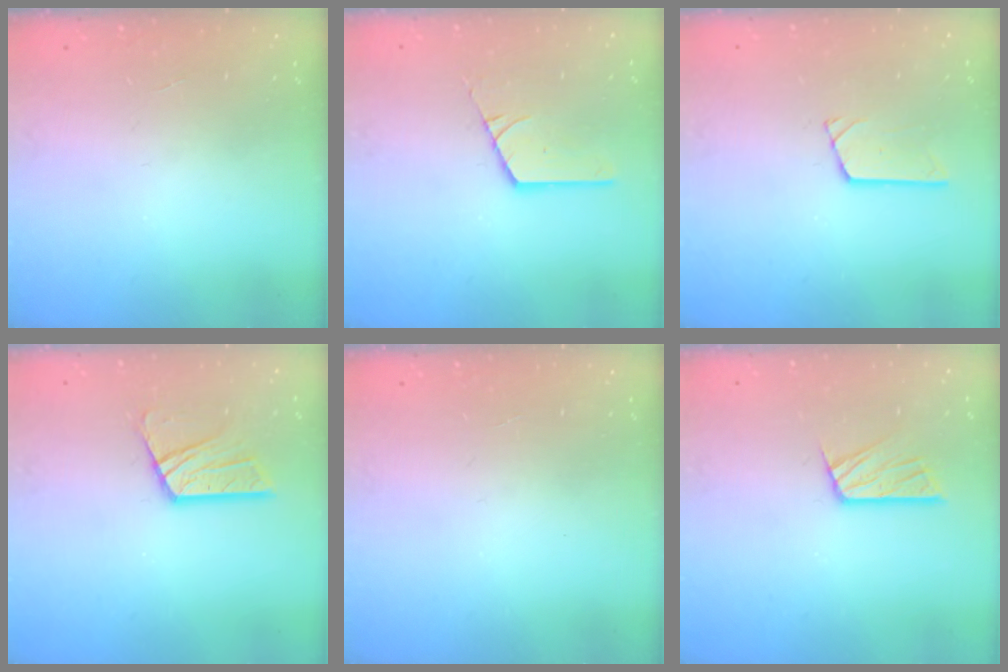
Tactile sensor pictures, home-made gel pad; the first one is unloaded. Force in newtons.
{"total": 2.5, "press": 2.5, "slide": 0.2}
{"total": 2.4, "press": 2.4, "slide": 0.2}
{"total": 10.2, "press": 10.2, "slide": 0.8}
{"total": 0.0}
{"total": 8.5, "press": 8.5, "slide": 0.8}